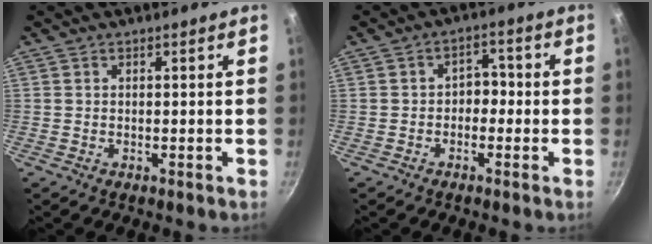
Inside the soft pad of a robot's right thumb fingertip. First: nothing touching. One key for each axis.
{"total": 3.7, "fx": -0.8, "fy": 2.9, "fz": 2.3, "tx": 0.000, "ty": 0.018, "tz": -0.020}